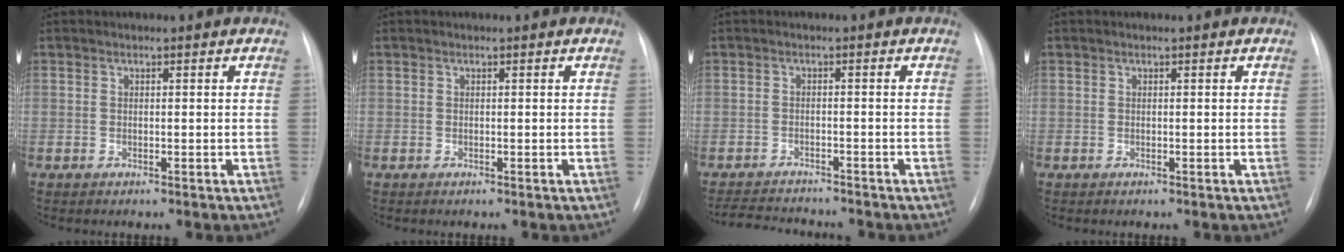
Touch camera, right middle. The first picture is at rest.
{"total": 0.0}
{"total": 7.6, "force": [-7.3, 0.9, 2.0], "torque": [-0.033, -0.004, -0.112]}
{"total": 0.0}